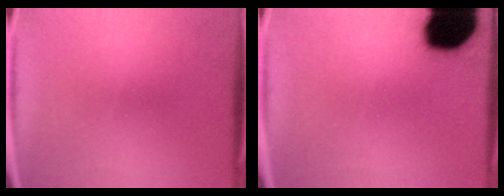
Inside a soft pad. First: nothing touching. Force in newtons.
{"total": 19.3}